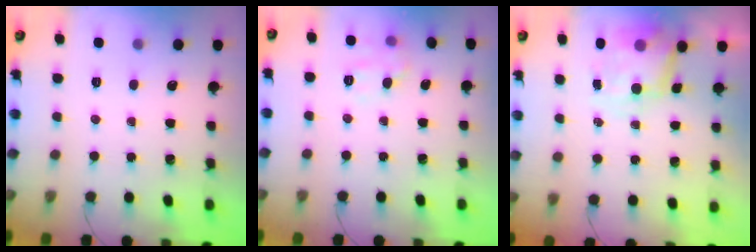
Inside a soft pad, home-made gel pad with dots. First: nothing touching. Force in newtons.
{"total": 8.5, "press": 8.5, "slide": 0.6}
{"total": 6.8, "press": 6.5, "slide": 1.9}